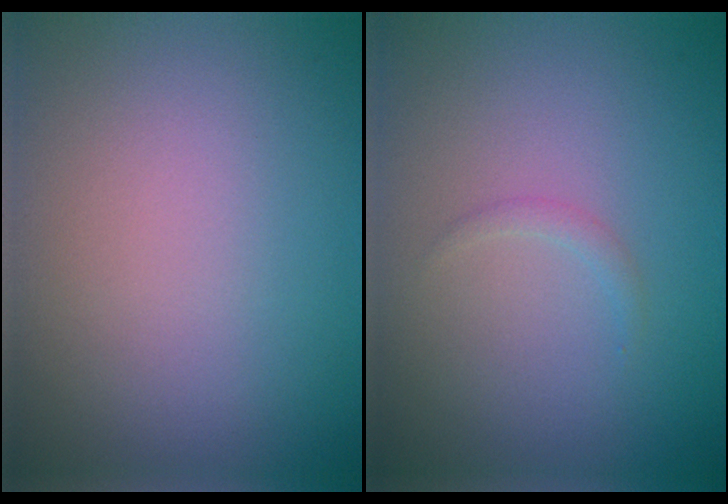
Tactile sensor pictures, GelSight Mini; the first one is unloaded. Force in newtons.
{"total": 0.7, "press": 0.7, "slide": 0.1}